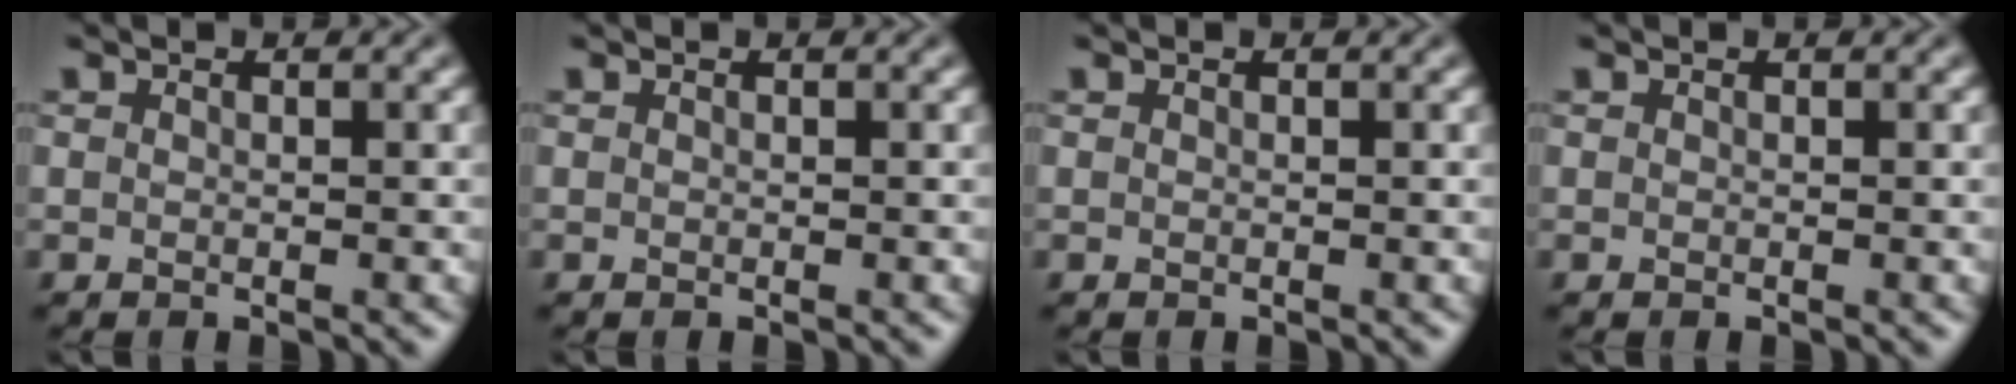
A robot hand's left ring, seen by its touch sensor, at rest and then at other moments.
{"total": 0.0}
{"total": 0.0}
{"total": 0.0}